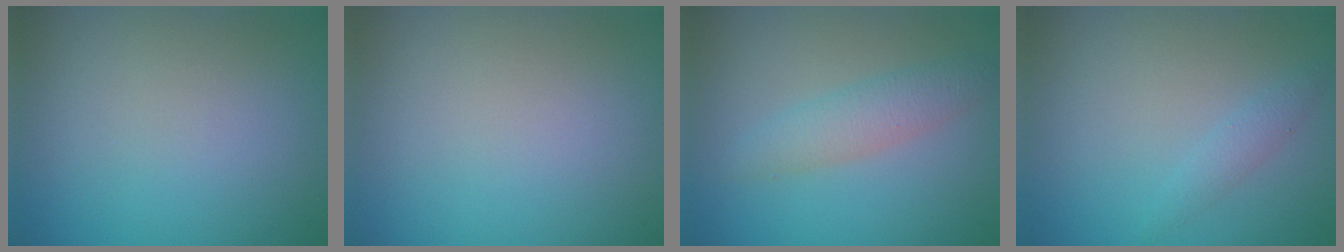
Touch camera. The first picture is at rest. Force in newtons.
{"total": 0.0}
{"total": 2.6, "press": 2.6, "slide": 0.1}
{"total": 1.2, "press": 1.2, "slide": 0.0}